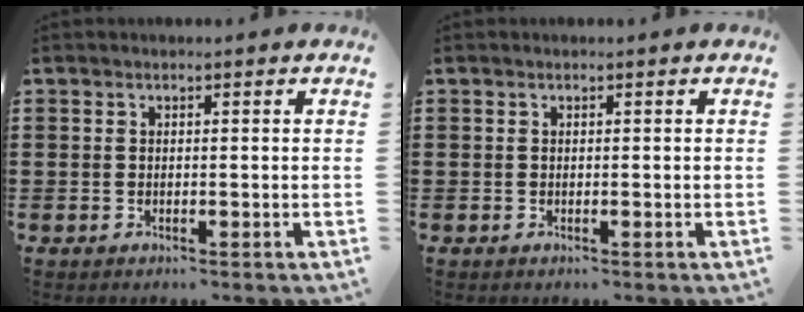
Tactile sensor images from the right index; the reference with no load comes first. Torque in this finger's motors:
{"motor_torque": [0.25, 0.22, 0.02, 0.00]}